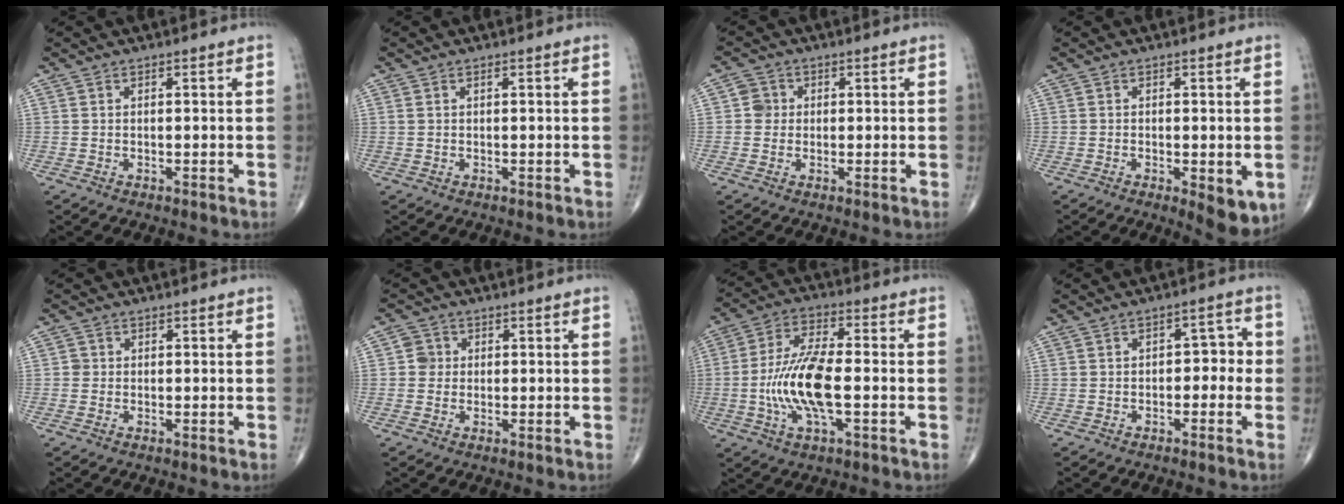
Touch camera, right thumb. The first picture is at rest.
{"total": 0.6, "force": [0.3, 0.2, 0.5], "torque": [-0.015, 0.009, 0.008]}
{"total": 2.9, "force": [0.2, 2.8, 0.8], "torque": [0.006, 0.006, -0.002]}
{"total": 6.2, "force": [-1.8, 2.3, 5.5], "torque": [-0.070, -0.015, -0.022]}
{"total": 1.0, "force": [-0.1, 1.0, 0.1], "torque": [0.004, 0.003, -0.002]}
{"total": 2.7, "force": [0.2, 2.6, 0.7], "torque": [0.008, 0.006, -0.002]}
{"total": 13.3, "force": [-2.3, 4.7, 12.2], "torque": [-0.253, 0.016, -0.045]}
{"total": 4.3, "force": [-1.0, 2.8, 3.1], "torque": [-0.012, 0.024, -0.023]}